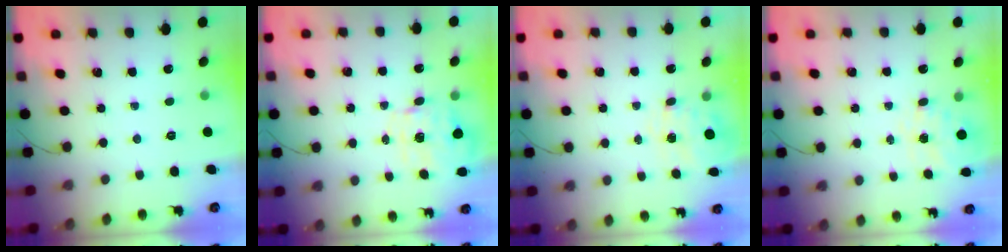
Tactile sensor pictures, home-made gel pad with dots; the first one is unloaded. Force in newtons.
{"total": 2.8, "press": 2.6, "slide": 0.9}
{"total": 7.0, "press": 6.9, "slide": 1.1}
{"total": 5.3, "press": 5.2, "slide": 1.0}